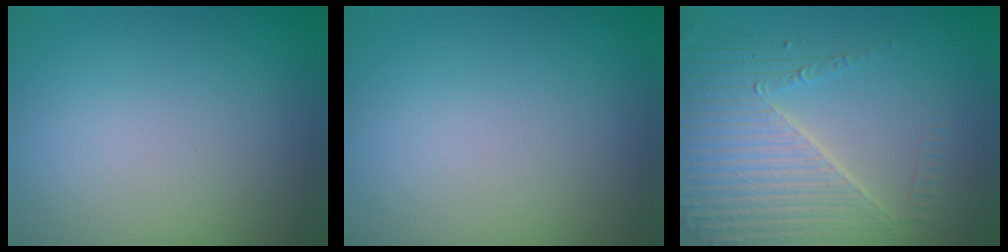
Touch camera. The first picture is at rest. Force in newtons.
{"total": 0.0}
{"total": 6.5, "press": 4.9, "slide": 4.3}